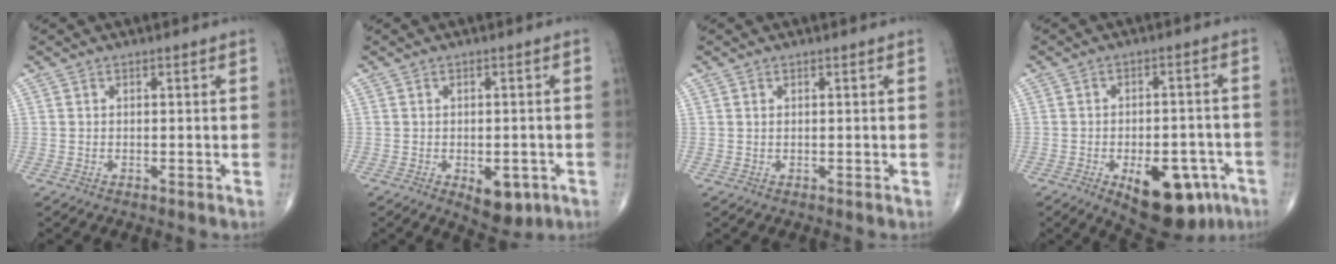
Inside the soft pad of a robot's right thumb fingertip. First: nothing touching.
{"total": 6.5, "force": [-2.5, 3.5, 4.9], "torque": [-0.048, 0.005, -0.020]}
{"total": 0.0}
{"total": 15.3, "force": [-7.2, 7.7, 11.1], "torque": [-0.116, 0.028, -0.086]}